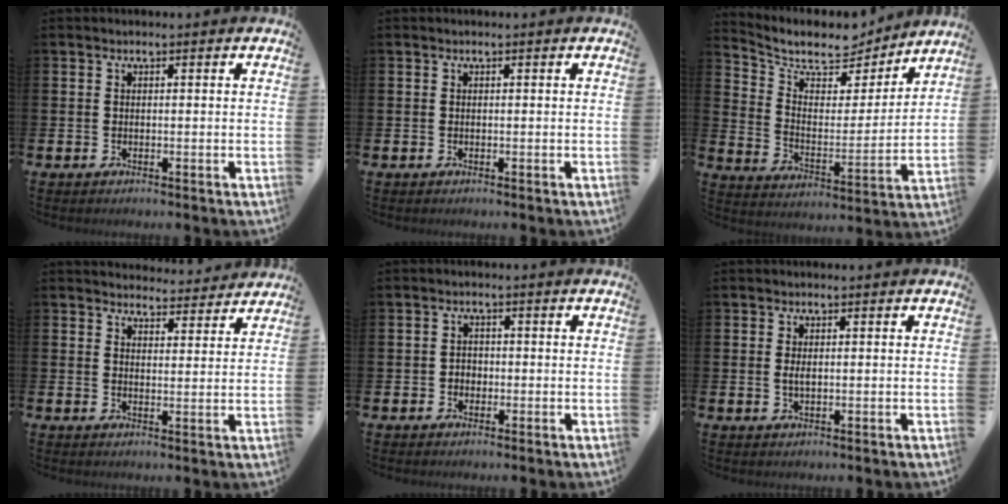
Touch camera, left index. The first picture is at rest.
{"total": 0.0}
{"total": 8.4, "force": [7.5, 3.1, 2.0], "torque": [-0.080, -0.057, 0.129]}
{"total": 4.1, "force": [4.0, 0.9, -0.2], "torque": [0.004, -0.028, 0.069]}
{"total": 1.6, "force": [-0.3, 1.4, 0.5], "torque": [-0.001, 0.003, -0.012]}
{"total": 1.4, "force": [0.3, 0.6, 1.2], "torque": [-0.014, 0.000, 0.001]}